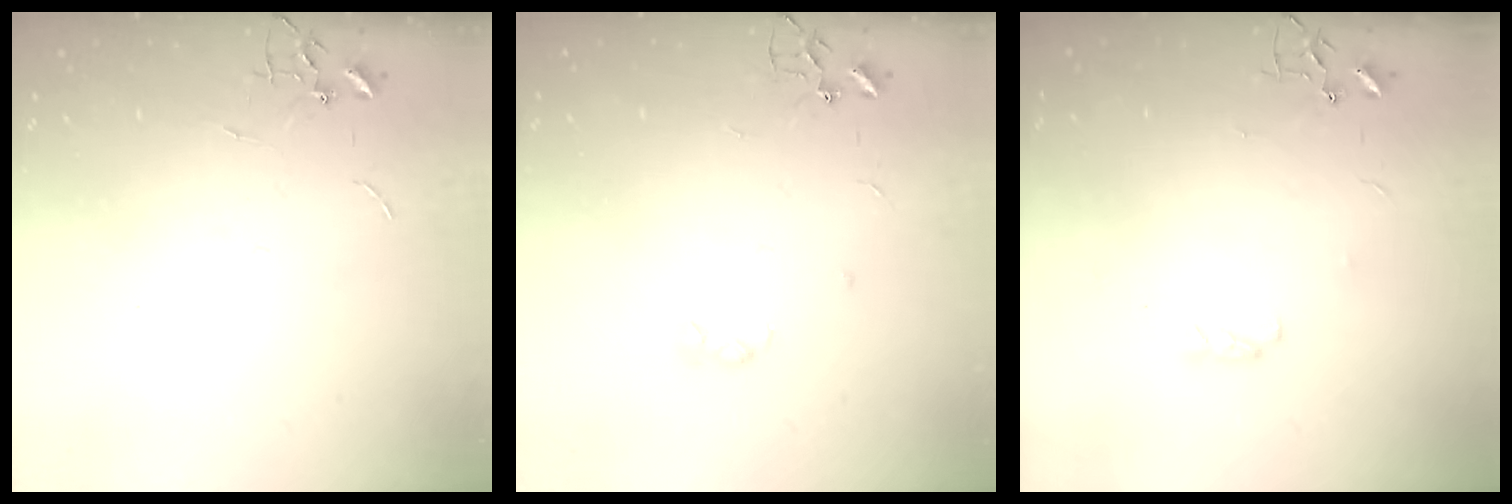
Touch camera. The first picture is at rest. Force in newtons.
{"total": 3.2, "press": 3.1, "slide": 0.6}
{"total": 3.7, "press": 3.6, "slide": 0.9}